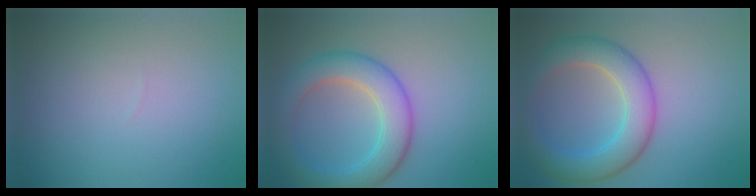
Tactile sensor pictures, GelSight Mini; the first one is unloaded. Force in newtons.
{"total": 5.7, "press": 5.7, "slide": 0.1}
{"total": 6.2, "press": 6.1, "slide": 0.1}